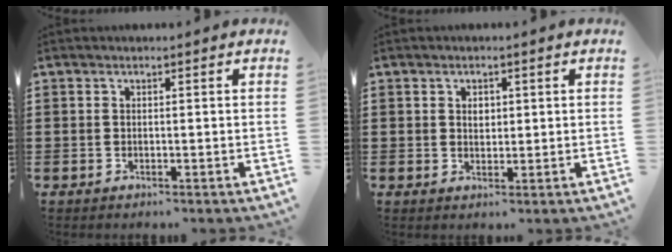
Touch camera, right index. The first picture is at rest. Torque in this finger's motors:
{"motor_torque": [0.69, 0.66, 0.32, 0.02]}